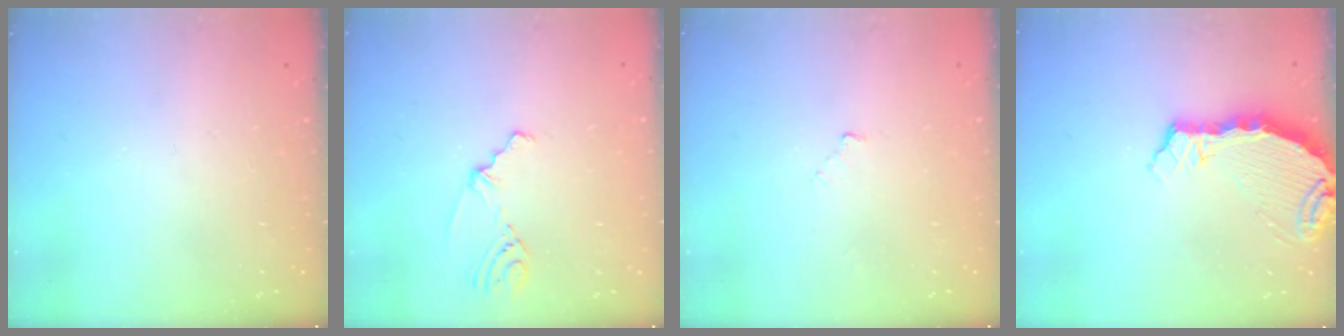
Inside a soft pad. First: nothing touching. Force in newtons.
{"total": 2.7, "press": 2.3, "slide": 1.6}
{"total": 2.8, "press": 2.8, "slide": 0.4}
{"total": 7.3, "press": 7.0, "slide": 2.2}